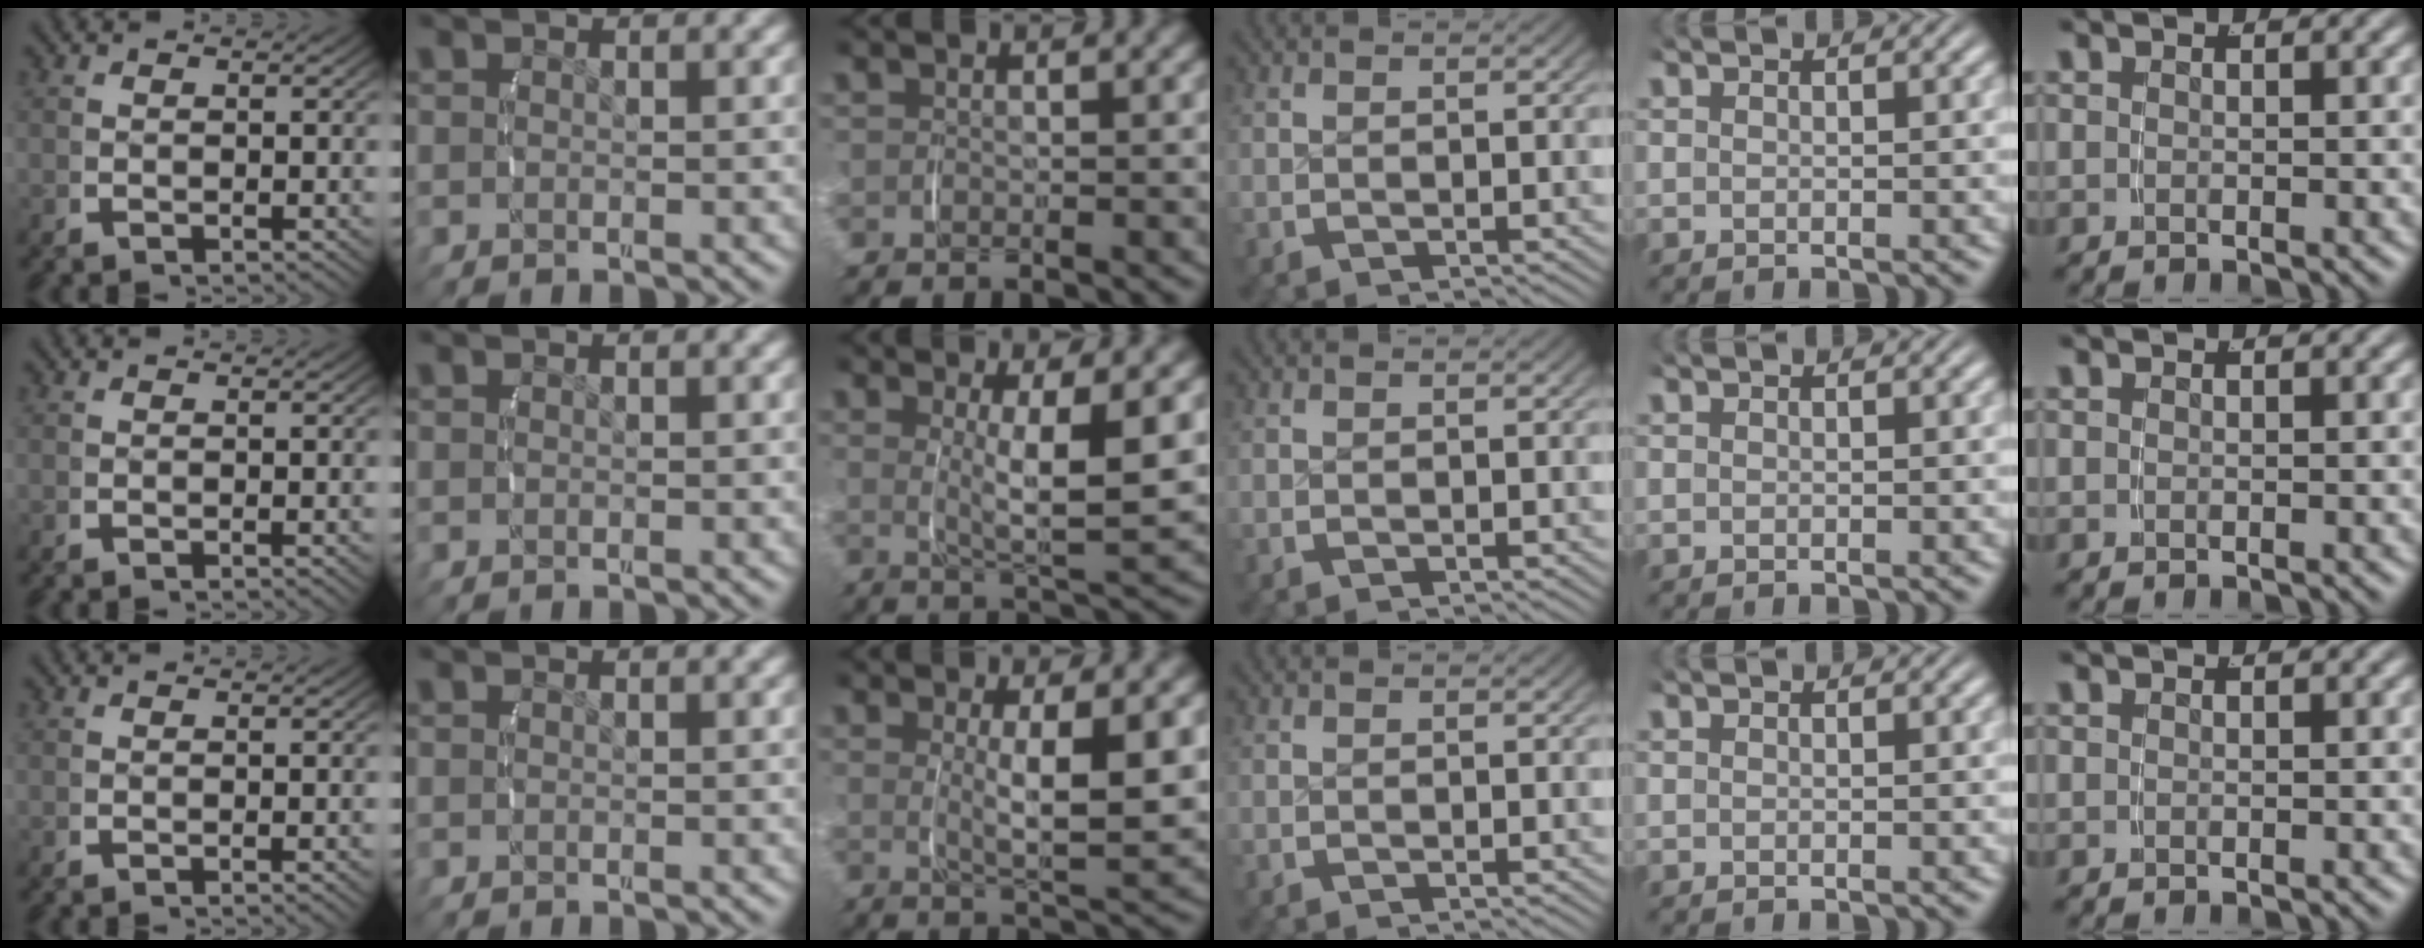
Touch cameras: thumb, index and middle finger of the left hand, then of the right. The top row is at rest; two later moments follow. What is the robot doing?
{"motion": "lift_and_place", "object": "measuring cup"}